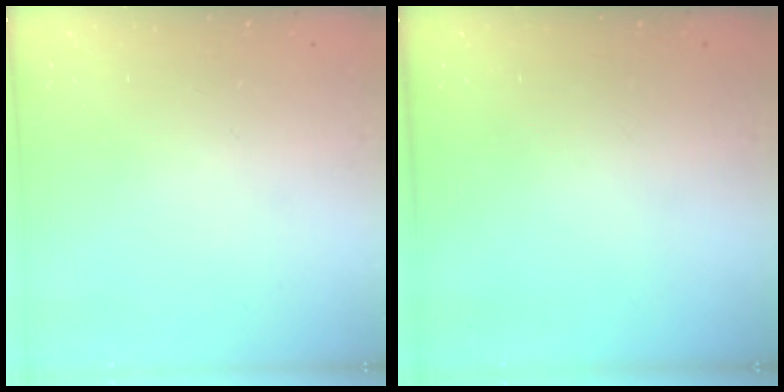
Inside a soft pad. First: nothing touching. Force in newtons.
{"total": 0.0}